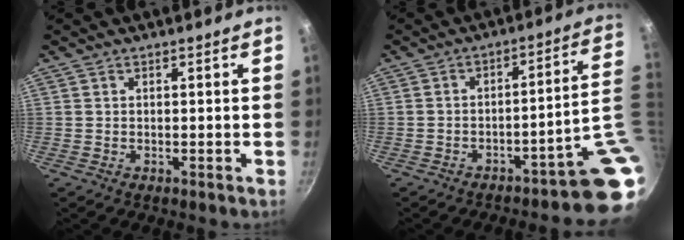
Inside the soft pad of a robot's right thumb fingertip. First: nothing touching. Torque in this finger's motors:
{"motor_torque": [4.22, 0.79, 1.37, -1.40, 0.09]}